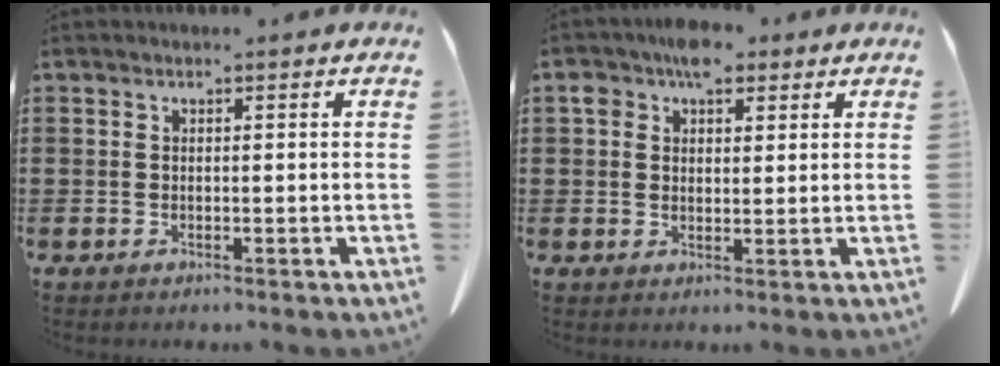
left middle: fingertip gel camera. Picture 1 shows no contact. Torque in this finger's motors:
{"motor_torque": [2.08, -0.06, 0.34, 0.04]}